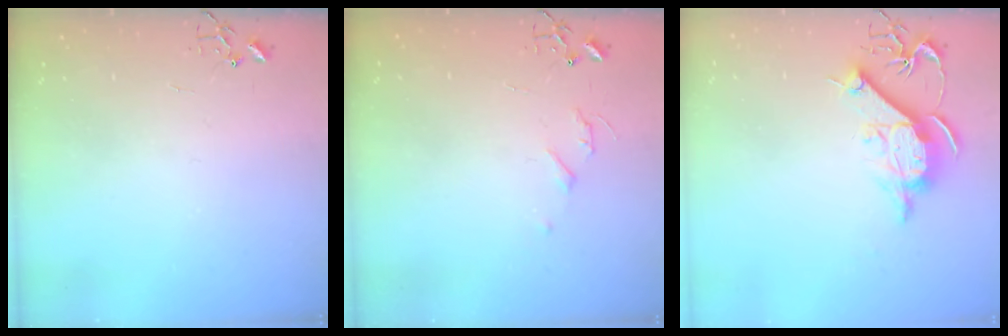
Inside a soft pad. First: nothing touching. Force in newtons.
{"total": 5.0, "press": 5.0, "slide": 0.7}
{"total": 11.7, "press": 11.7, "slide": 0.6}